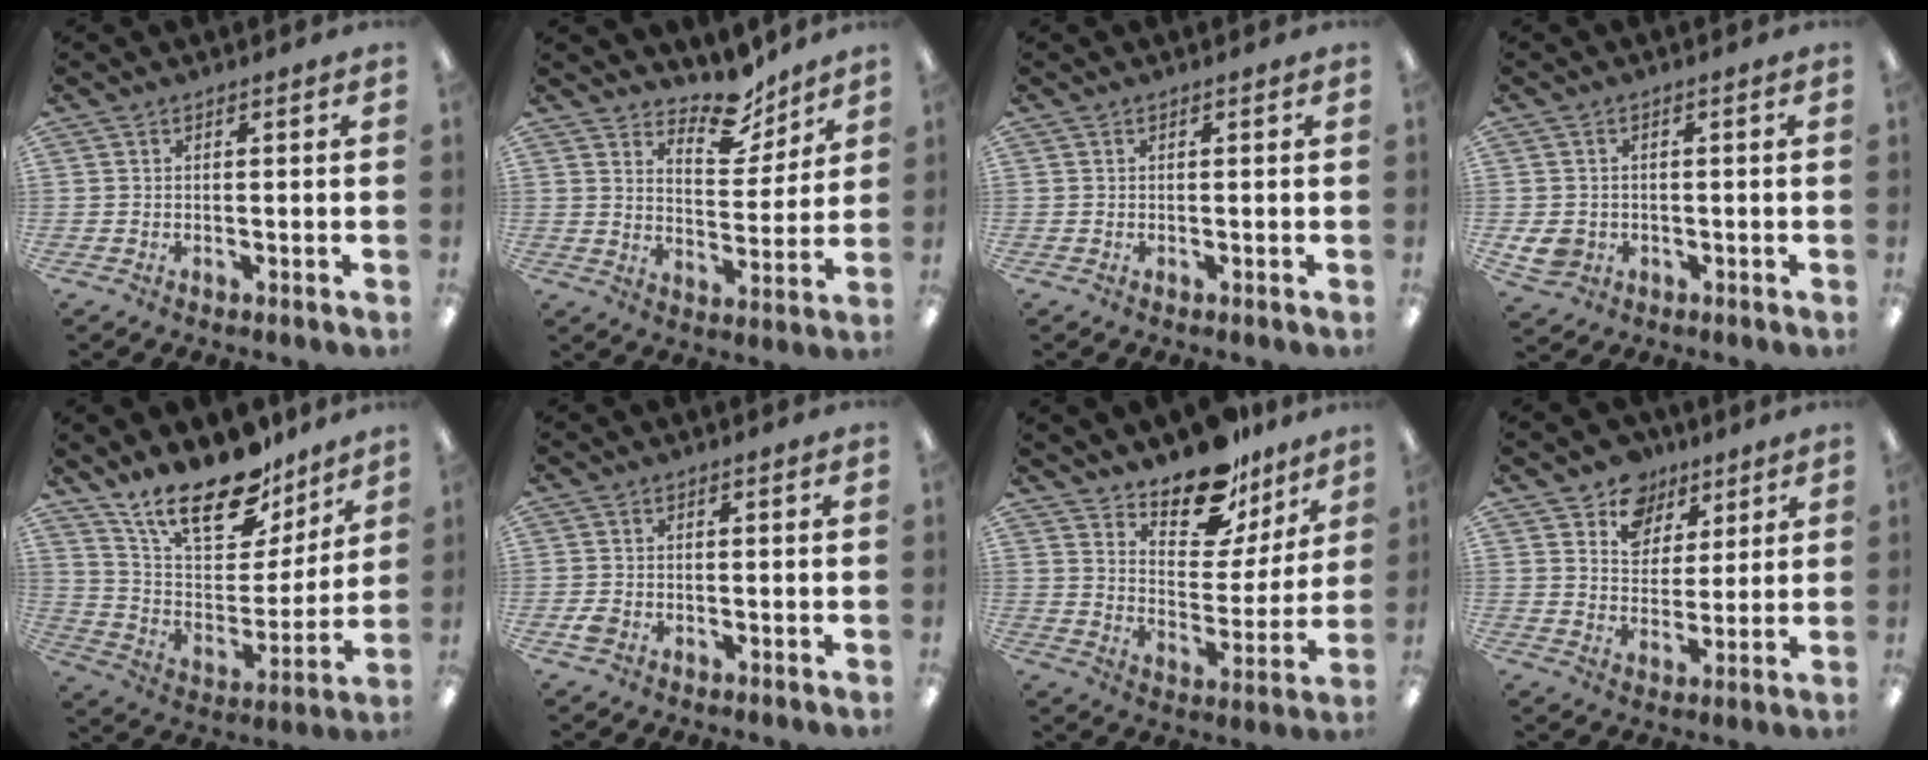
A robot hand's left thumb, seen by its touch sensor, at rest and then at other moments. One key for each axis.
{"total": 10.7, "fx": 8.9, "fy": 4.5, "fz": 3.9, "tx": -0.044, "ty": -0.065, "tz": 0.158}
{"total": 0.0}
{"total": 4.3, "fx": -0.8, "fy": 3.8, "fz": 1.9, "tx": -0.038, "ty": 0.001, "tz": -0.015}
{"total": 21.0, "fx": 16.0, "fy": 8.9, "fz": 10.3, "tx": -0.176, "ty": -0.107, "tz": 0.283}
{"total": 1.9, "fx": -0.8, "fy": 1.4, "fz": 1.0, "tx": -0.023, "ty": 0.001, "tz": -0.016}
{"total": 14.9, "fx": 12.4, "fy": 6.3, "fz": 5.3, "tx": -0.083, "ty": -0.092, "tz": 0.223}
{"total": 10.2, "fx": 6.6, "fy": 7.5, "fz": 1.9, "tx": -0.030, "ty": -0.045, "tz": 0.123}